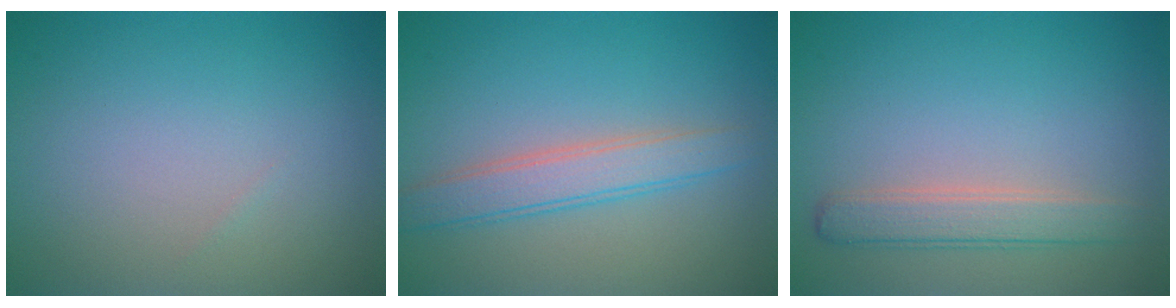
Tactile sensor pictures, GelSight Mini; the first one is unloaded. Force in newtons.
{"total": 3.4, "press": 3.4, "slide": 0.1}
{"total": 2.8, "press": 2.8, "slide": 0.1}